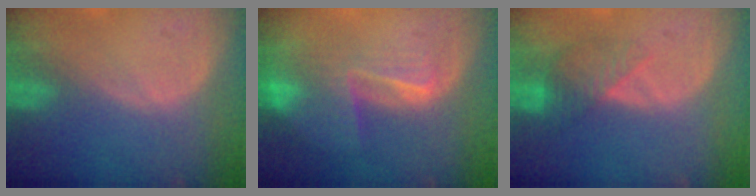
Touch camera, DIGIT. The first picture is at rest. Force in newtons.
{"total": 8.1, "press": 7.0, "slide": 4.0}
{"total": 4.0, "press": 4.0, "slide": 0.6}